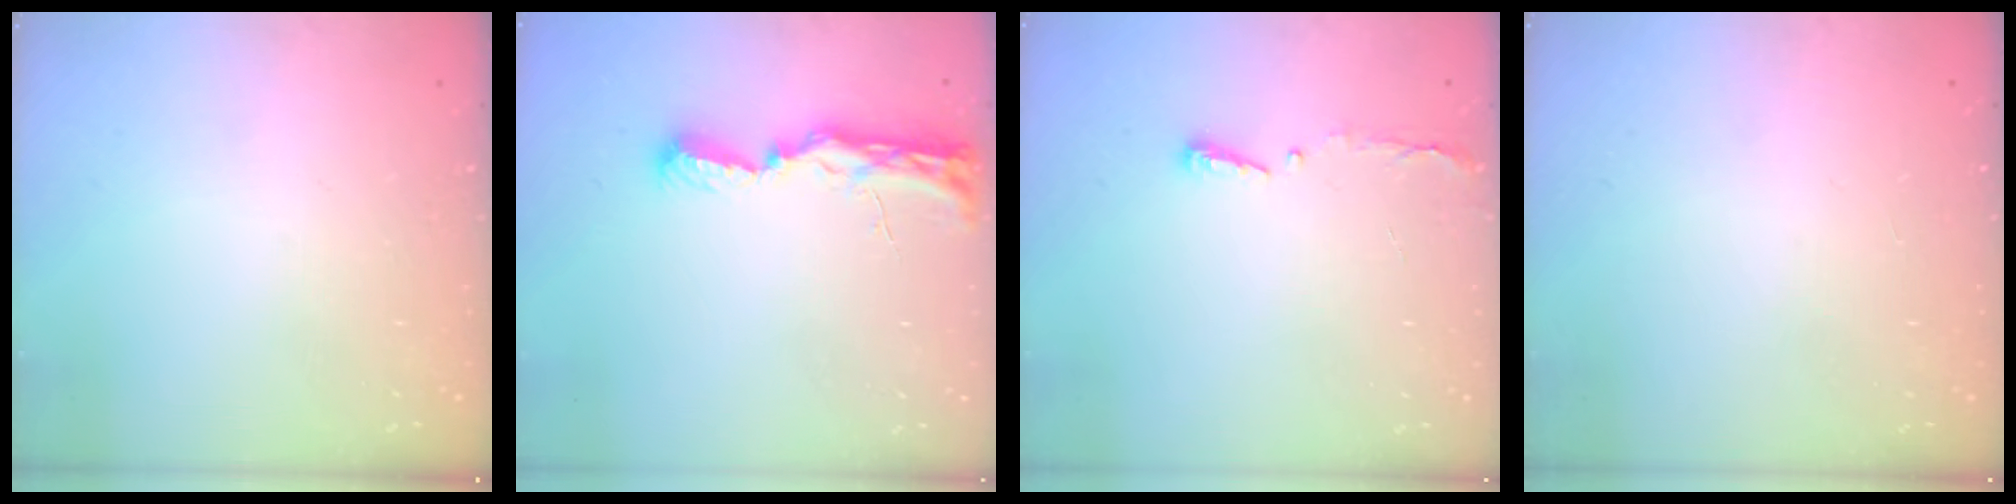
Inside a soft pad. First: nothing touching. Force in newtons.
{"total": 8.3, "press": 8.2, "slide": 0.8}
{"total": 3.7, "press": 3.7, "slide": 0.6}
{"total": 0.9, "press": 0.9, "slide": 0.0}